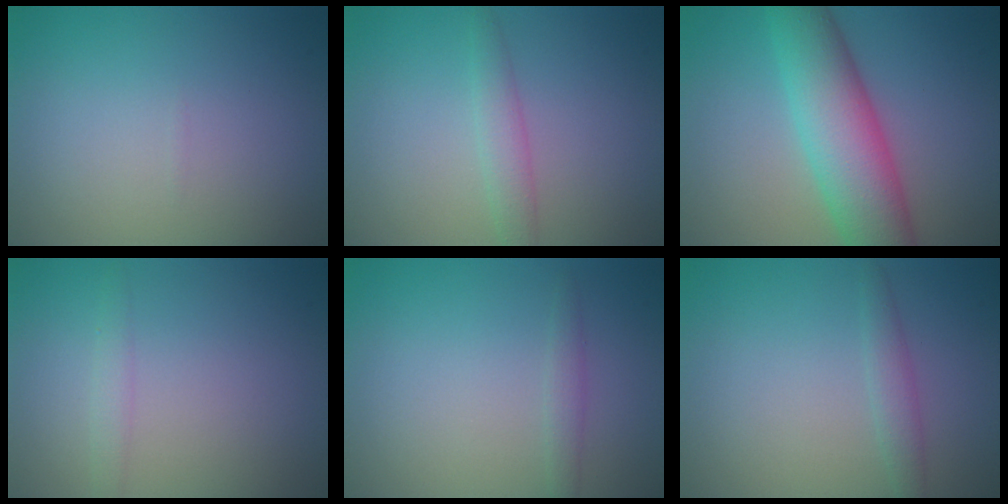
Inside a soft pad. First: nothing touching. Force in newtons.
{"total": 1.9, "press": 1.9, "slide": 0.1}
{"total": 8.8, "press": 8.8, "slide": 0.2}
{"total": 1.3, "press": 1.3, "slide": 0.1}
{"total": 1.1, "press": 1.0, "slide": 0.1}
{"total": 1.6, "press": 1.6, "slide": 0.1}